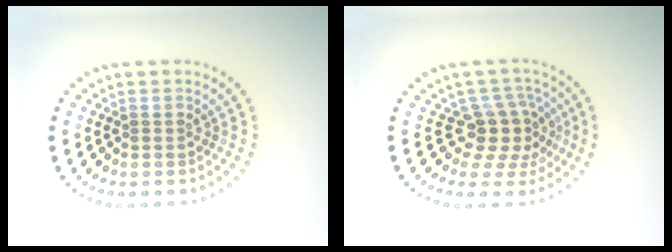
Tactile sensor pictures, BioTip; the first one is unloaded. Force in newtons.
{"total": 3.6, "press": 2.7, "slide": 2.4}